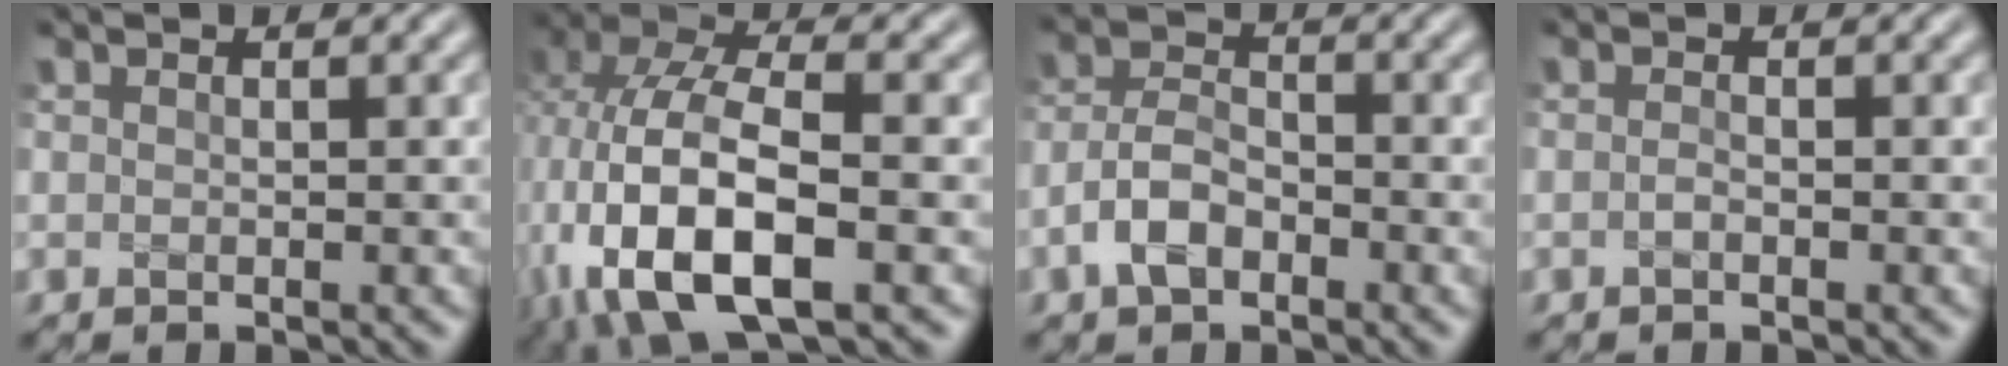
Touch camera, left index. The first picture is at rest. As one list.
[{"total": 12.1, "force": [-2.6, 6.1, 10.1], "torque": [-0.215, -0.004, -0.044]}, {"total": 3.6, "force": [-1.8, 2.1, 2.3], "torque": [-0.045, 0.007, -0.045]}, {"total": 0.7, "force": [-0.3, 0.2, 0.5], "torque": [-0.013, 0.000, -0.008]}]